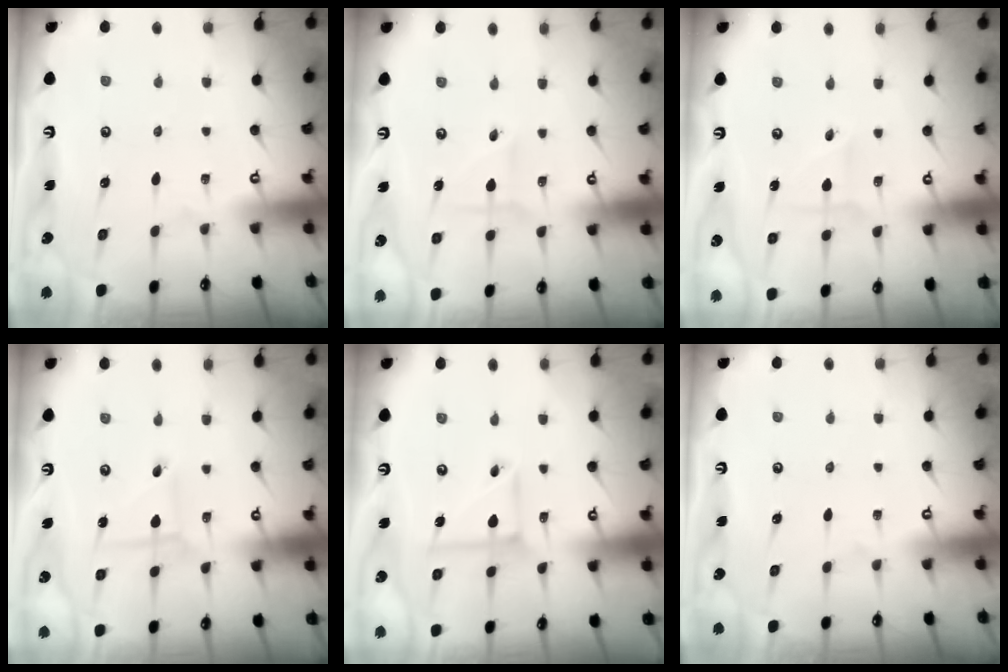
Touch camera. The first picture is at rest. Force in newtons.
{"total": 1.8, "press": 1.7, "slide": 0.7}
{"total": 2.2, "press": 2.2, "slide": 0.1}
{"total": 1.8, "press": 1.8, "slide": 0.2}
{"total": 7.8, "press": 7.8, "slide": 0.5}
{"total": 0.0}